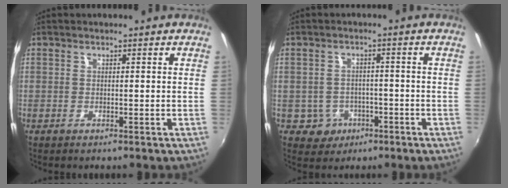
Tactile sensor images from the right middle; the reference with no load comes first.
{"total": 5.0, "force": [-2.2, 4.4, 0.9], "torque": [-0.032, 0.010, -0.022]}